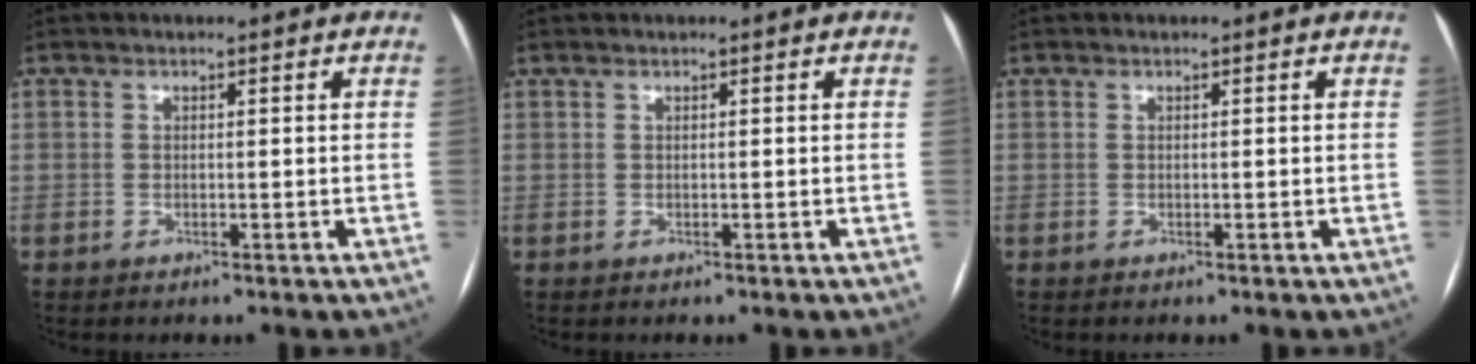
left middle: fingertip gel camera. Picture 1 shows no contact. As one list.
[{"total": 0.0}, {"total": 0.0}]